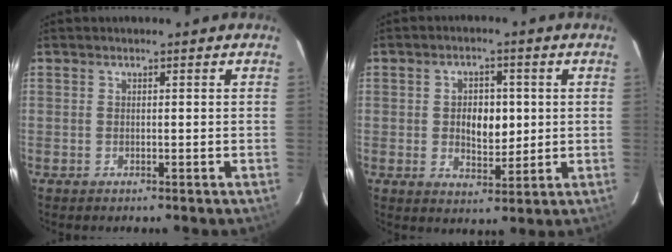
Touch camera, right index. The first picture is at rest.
{"total": 6.6, "force": [0.3, 4.2, 5.1], "torque": [-0.088, 0.005, 0.011]}